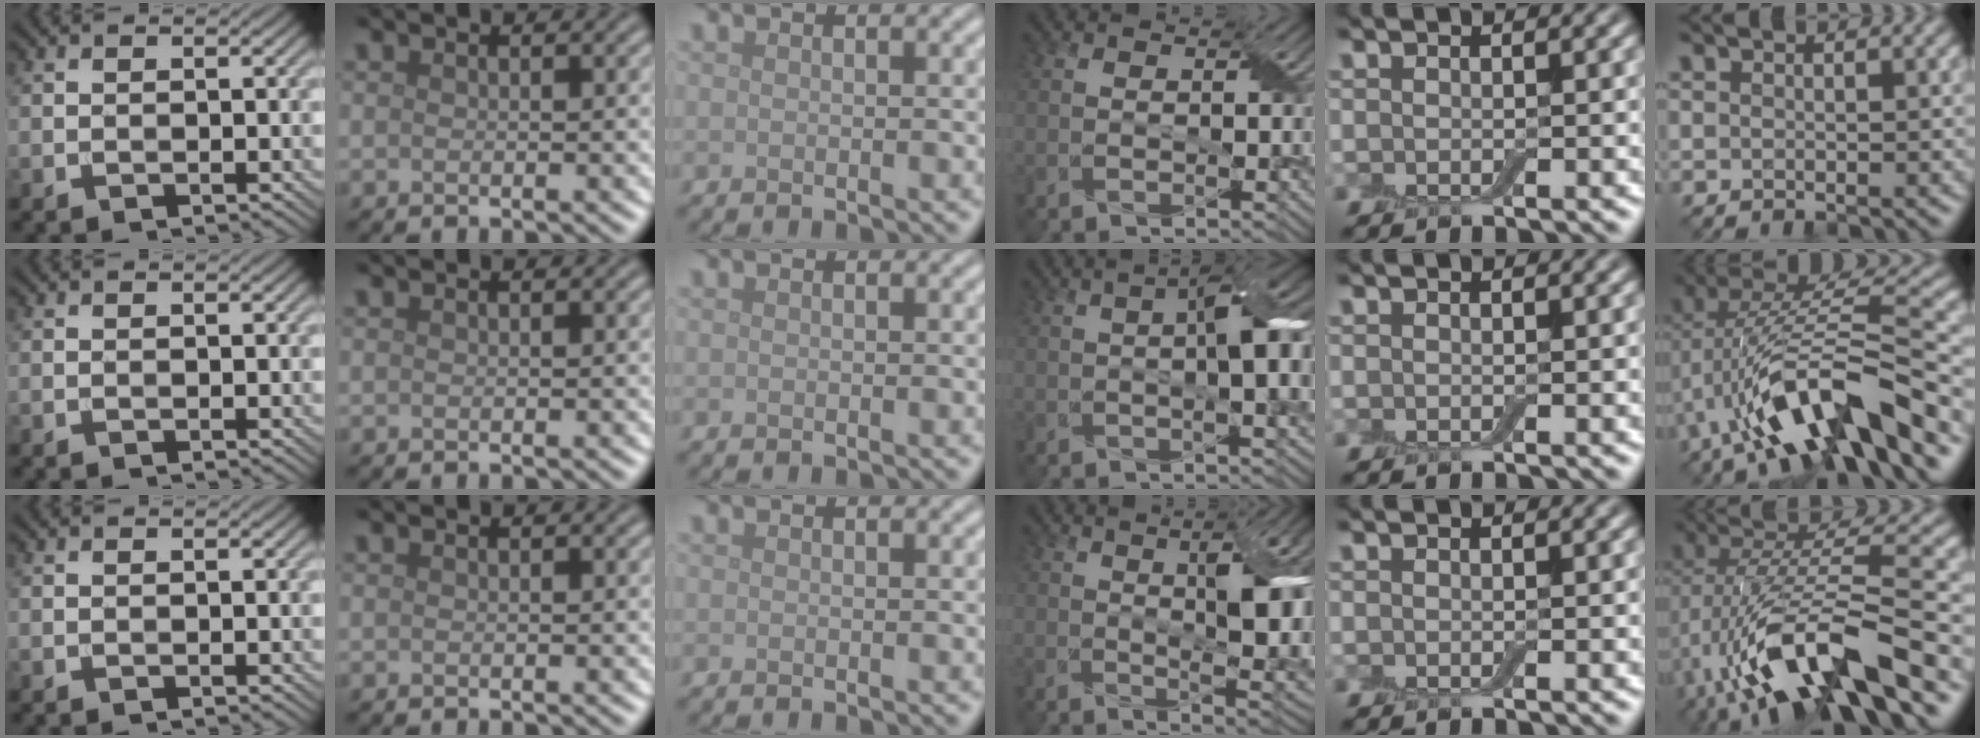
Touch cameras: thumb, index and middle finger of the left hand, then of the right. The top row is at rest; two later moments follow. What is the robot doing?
{"motion": "peel", "object": "aluminum foil"}